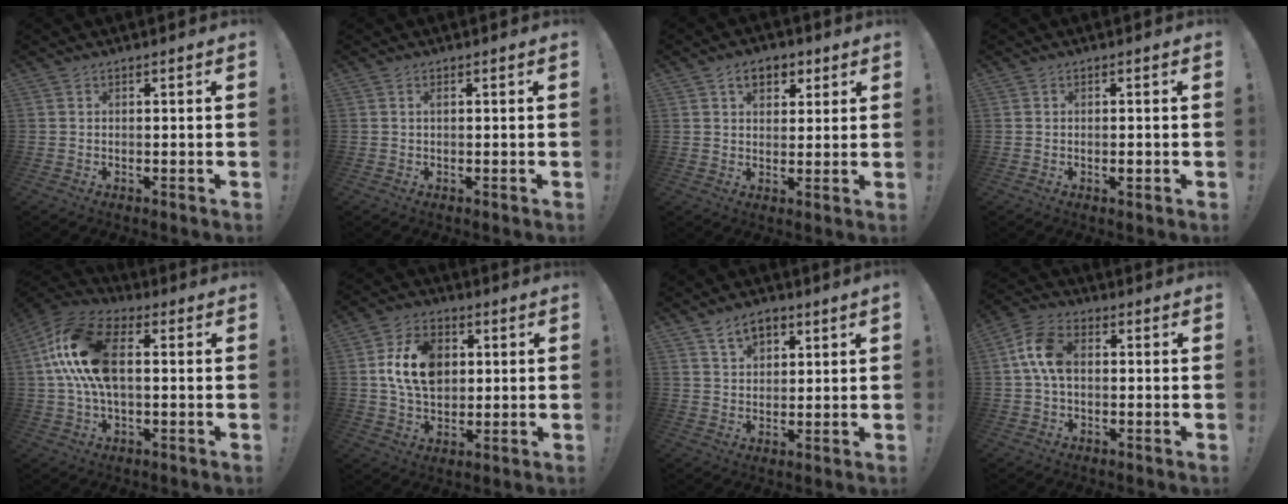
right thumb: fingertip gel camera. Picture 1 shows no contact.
{"total": 0.7, "force": [0.0, 0.1, 0.7], "torque": [-0.014, 0.002, 0.000]}
{"total": 7.1, "force": [3.4, 4.9, 3.8], "torque": [-0.053, -0.002, 0.063]}
{"total": 0.8, "force": [-0.1, 0.6, 0.5], "torque": [0.001, -0.002, -0.003]}
{"total": 17.2, "force": [2.1, 9.5, 14.1], "torque": [-0.278, 0.012, 0.040]}
{"total": 14.9, "force": [2.6, 10.9, 9.9], "torque": [-0.172, 0.005, 0.051]}
{"total": 6.7, "force": [4.2, 3.6, 3.7], "torque": [-0.057, -0.013, 0.077]}
{"total": 10.1, "force": [0.7, 6.6, 7.6], "torque": [-0.141, 0.010, 0.015]}